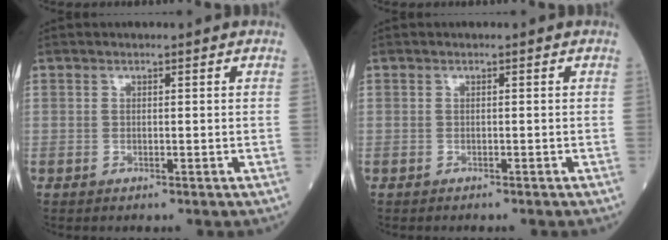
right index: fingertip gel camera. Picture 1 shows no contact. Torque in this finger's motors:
{"motor_torque": [0.01, 0.06, -0.01, 0.02]}